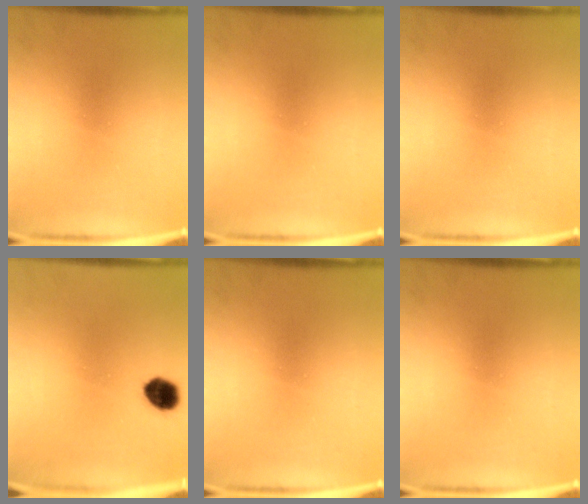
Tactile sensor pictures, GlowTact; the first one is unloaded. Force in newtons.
{"total": 0.0}
{"total": 0.0}
{"total": 6.2}
{"total": 0.0}
{"total": 0.0}